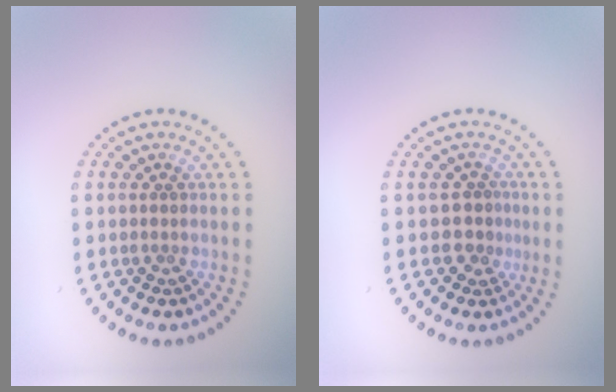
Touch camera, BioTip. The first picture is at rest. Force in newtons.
{"total": 1.9, "press": 1.6, "slide": 1.0}